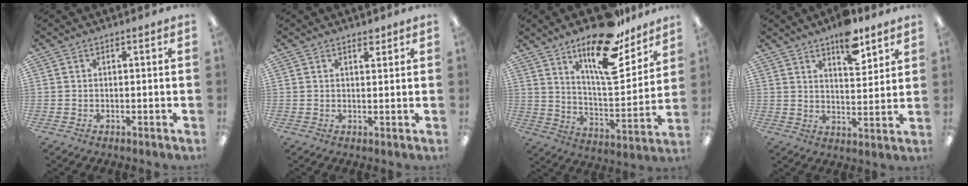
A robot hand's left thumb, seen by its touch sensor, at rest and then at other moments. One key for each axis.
{"total": 1.9, "fx": 1.6, "fy": 0.7, "fz": 0.7, "tx": 0.001, "ty": -0.007, "tz": 0.025}
{"total": 20.2, "fx": 14.0, "fy": 6.8, "fz": 12.8, "tx": -0.201, "ty": -0.090, "tz": 0.232}
{"total": 9.5, "fx": 7.1, "fy": 3.5, "fz": 5.1, "tx": -0.062, "ty": -0.043, "tz": 0.120}